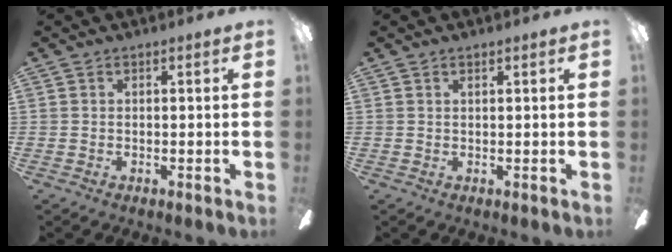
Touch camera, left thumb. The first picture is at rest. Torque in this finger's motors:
{"motor_torque": [-0.35, 0.07, -0.33, 0.13, 0.03]}